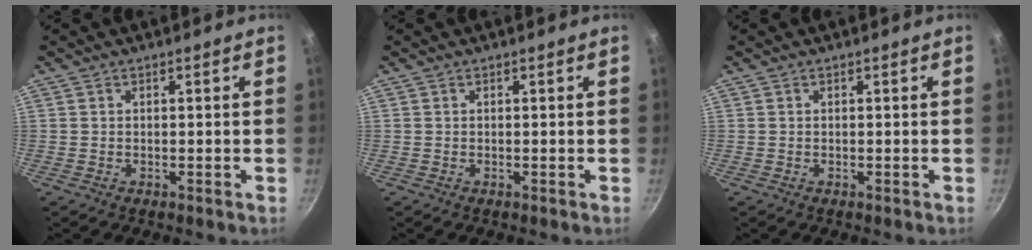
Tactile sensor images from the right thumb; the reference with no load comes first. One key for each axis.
{"total": 0.0}
{"total": 0.0}